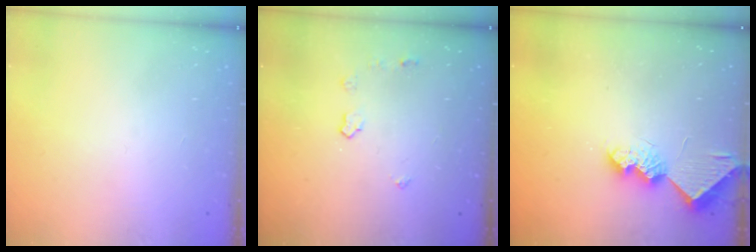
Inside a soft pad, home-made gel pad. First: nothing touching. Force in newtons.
{"total": 4.8, "press": 4.7, "slide": 0.6}
{"total": 8.8, "press": 8.8, "slide": 0.1}